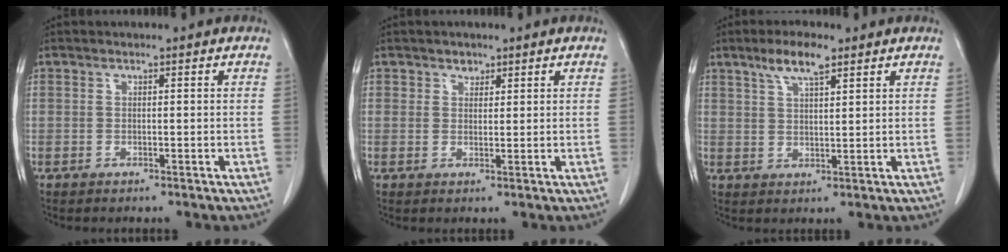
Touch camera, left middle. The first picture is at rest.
{"total": 1.5, "force": [1.0, 1.1, 0.2], "torque": [0.001, -0.003, 0.015]}
{"total": 5.4, "force": [3.6, 1.1, 3.8], "torque": [-0.078, 0.006, 0.066]}